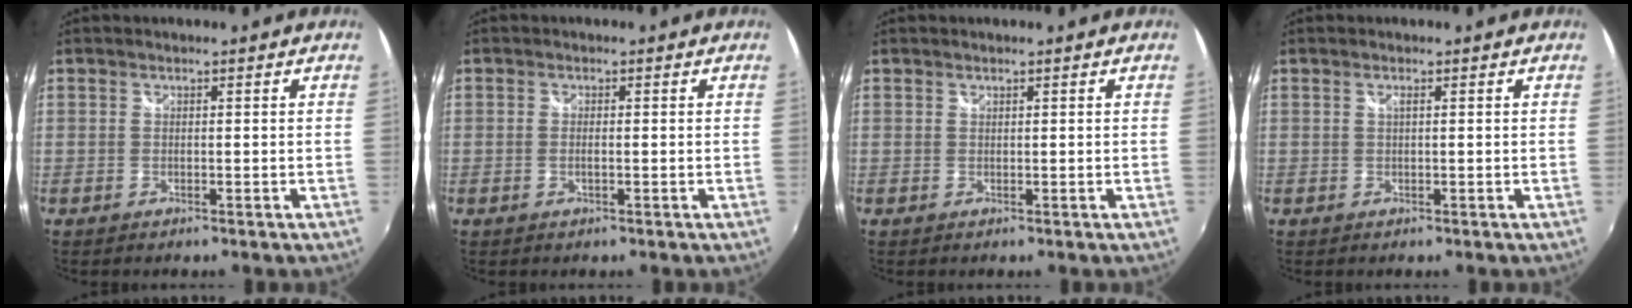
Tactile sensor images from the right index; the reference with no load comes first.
{"total": 1.1, "force": [-0.2, 0.1, 1.0], "torque": [-0.022, 0.000, -0.006]}
{"total": 0.0}
{"total": 0.6, "force": [0.2, -0.1, 0.5], "torque": [-0.010, 0.002, 0.002]}